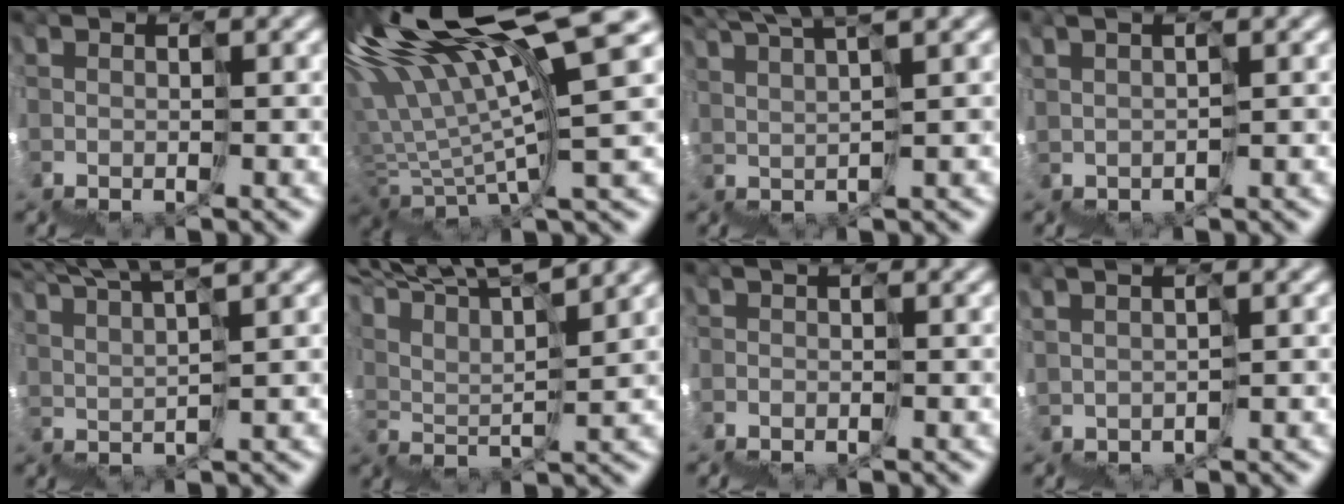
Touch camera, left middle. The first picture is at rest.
{"total": 11.8, "force": [5.8, 1.7, 10.2], "torque": [-0.205, 0.024, 0.120]}
{"total": 5.5, "force": [5.2, -0.1, 1.7], "torque": [-0.041, 0.028, 0.090]}
{"total": 1.1, "force": [1.1, -0.1, 0.1], "torque": [-0.018, 0.007, 0.019]}
{"total": 6.7, "force": [6.2, 0.2, 2.4], "torque": [-0.050, 0.027, 0.102]}
{"total": 8.5, "force": [8.1, 0.4, 2.5], "torque": [-0.056, 0.036, 0.128]}
{"total": 2.3, "force": [-1.6, 1.0, 1.4], "torque": [-0.022, -0.019, -0.030]}
{"total": 0.9, "force": [0.9, -0.2, -0.1], "torque": [-0.014, 0.006, 0.013]}